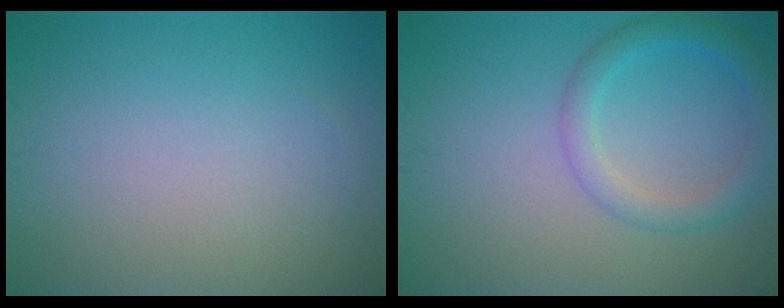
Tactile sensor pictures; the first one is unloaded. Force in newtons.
{"total": 3.1, "press": 3.1, "slide": 0.3}